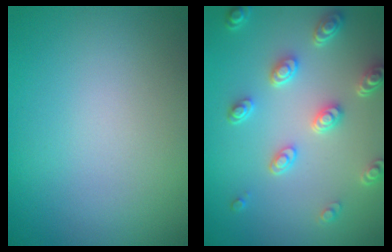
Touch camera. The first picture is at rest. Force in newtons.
{"total": 4.6, "press": 3.6, "slide": 2.8}